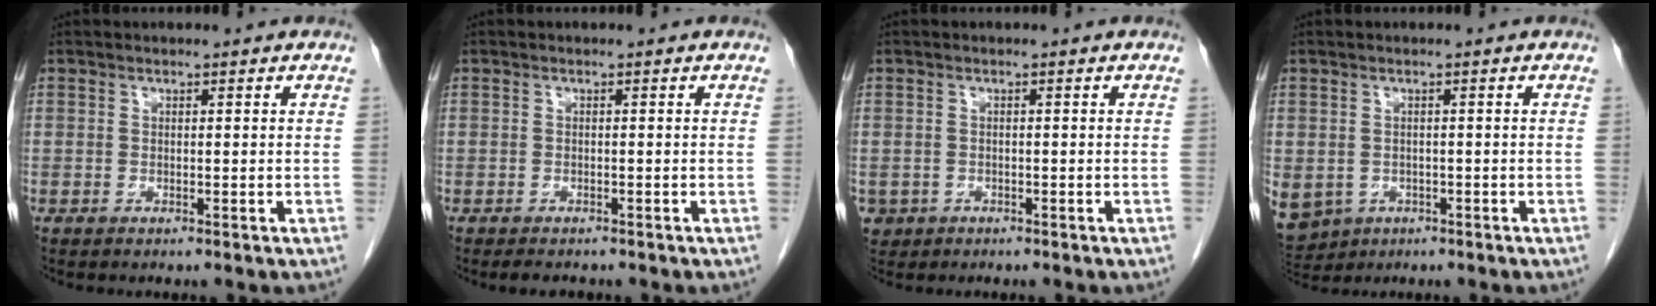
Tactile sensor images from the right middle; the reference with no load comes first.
{"total": 2.3, "force": [-1.9, 0.8, 0.9], "torque": [-0.014, -0.004, -0.021]}
{"total": 2.4, "force": [-1.2, 2.1, 0.3], "torque": [-0.006, 0.003, -0.016]}
{"total": 13.7, "force": [-5.4, 11.4, 5.4], "torque": [-0.171, -0.011, -0.067]}